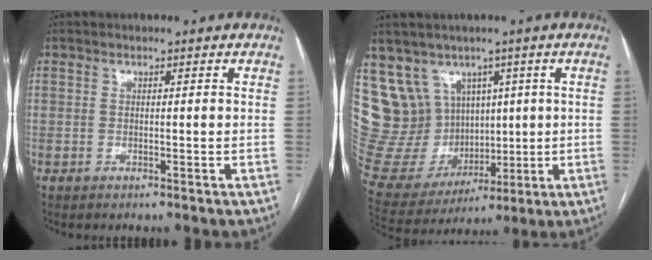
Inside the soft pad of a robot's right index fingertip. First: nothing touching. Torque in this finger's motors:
{"motor_torque": [-0.25, 0.31, 0.02, 0.01]}